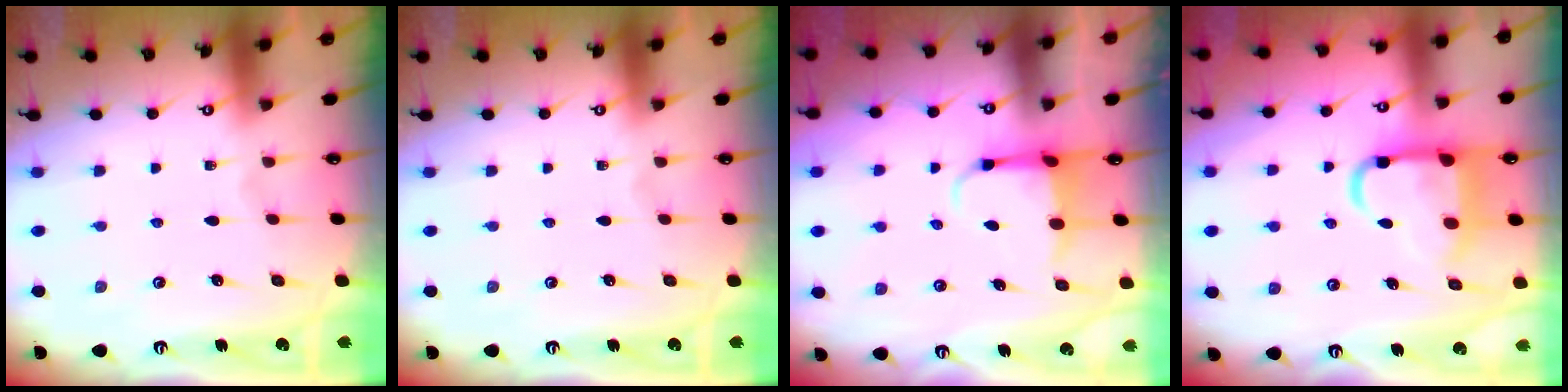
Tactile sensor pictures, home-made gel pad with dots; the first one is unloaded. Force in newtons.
{"total": 0.0}
{"total": 3.9, "press": 3.8, "slide": 1.1}
{"total": 12.7, "press": 12.6, "slide": 1.6}